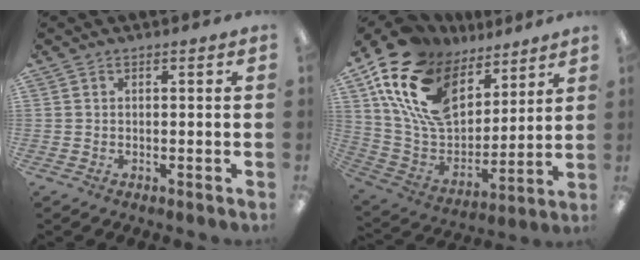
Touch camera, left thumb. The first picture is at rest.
{"total": 20.4, "force": [10.9, 12.6, 11.8], "torque": [-0.247, -0.055, 0.198]}